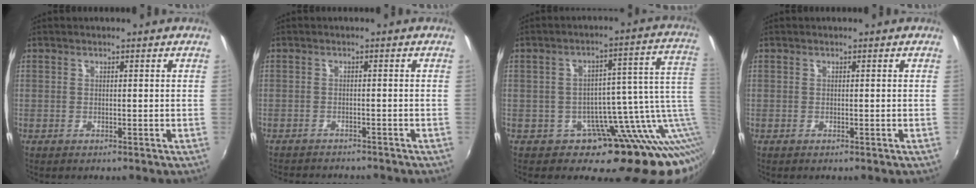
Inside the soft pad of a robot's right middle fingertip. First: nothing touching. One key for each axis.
{"total": 6.3, "fx": -5.9, "fy": 1.4, "fz": 1.9, "tx": -0.050, "ty": -0.016, "tz": -0.087}
{"total": 16.0, "fx": -5.6, "fy": 9.1, "fz": 11.9, "tx": -0.147, "ty": -0.003, "tz": -0.075}
{"total": 0.0}